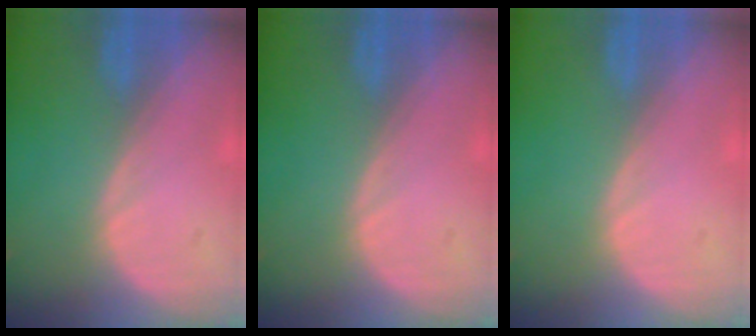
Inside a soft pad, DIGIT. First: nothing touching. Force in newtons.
{"total": 0.0}
{"total": 0.0}